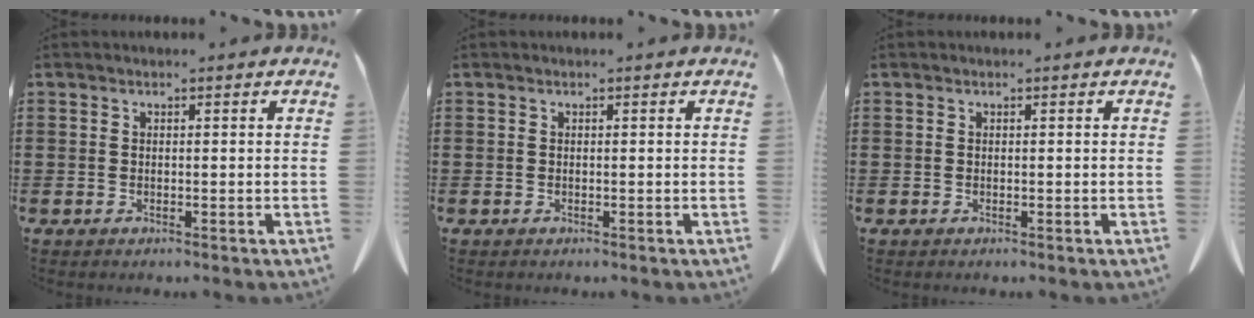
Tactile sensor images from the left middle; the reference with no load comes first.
{"total": 0.0}
{"total": 0.0}